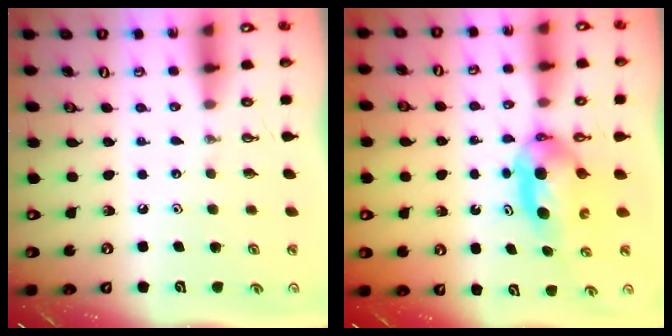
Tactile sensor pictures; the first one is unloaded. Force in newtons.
{"total": 6.4, "press": 5.7, "slide": 2.9}